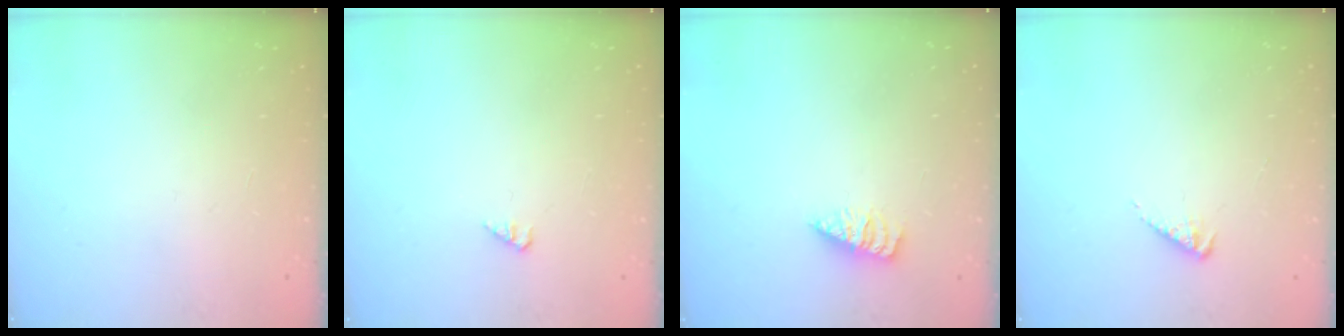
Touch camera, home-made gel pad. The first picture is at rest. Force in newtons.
{"total": 1.6, "press": 1.6, "slide": 0.2}
{"total": 2.1, "press": 2.0, "slide": 0.3}
{"total": 2.9, "press": 2.9, "slide": 0.6}